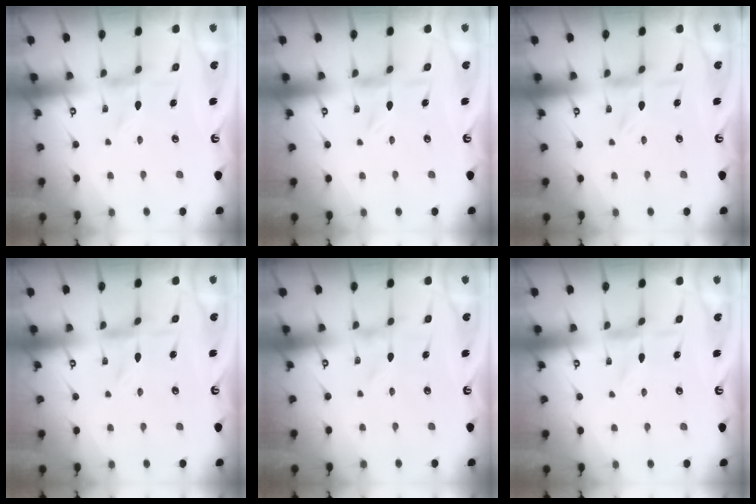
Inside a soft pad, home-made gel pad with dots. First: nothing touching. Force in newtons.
{"total": 2.6, "press": 2.5, "slide": 0.4}
{"total": 2.6, "press": 2.5, "slide": 0.4}
{"total": 0.0}
{"total": 0.0}
{"total": 1.3, "press": 1.2, "slide": 0.3}